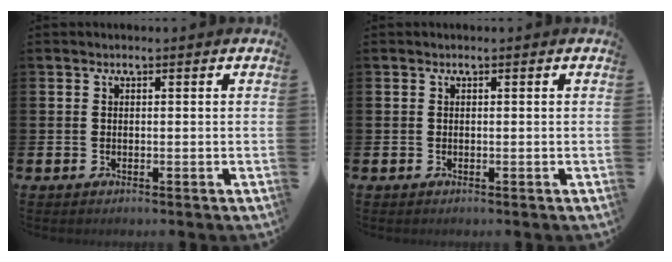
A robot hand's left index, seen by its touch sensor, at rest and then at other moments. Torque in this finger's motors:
{"motor_torque": [0.00, 0.00, 0.04, 0.00]}